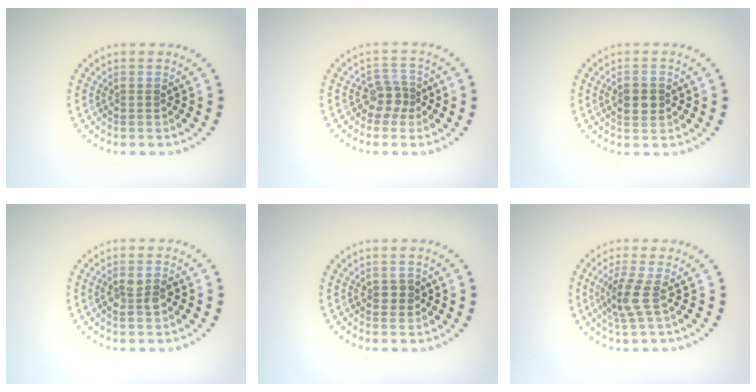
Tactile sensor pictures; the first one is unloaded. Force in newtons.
{"total": 2.2, "press": 1.8, "slide": 1.3}
{"total": 2.7, "press": 2.7, "slide": 0.0}
{"total": 1.7, "press": 1.7, "slide": 0.3}
{"total": 1.2, "press": 1.2, "slide": 0.2}
{"total": 2.7, "press": 2.0, "slide": 1.7}